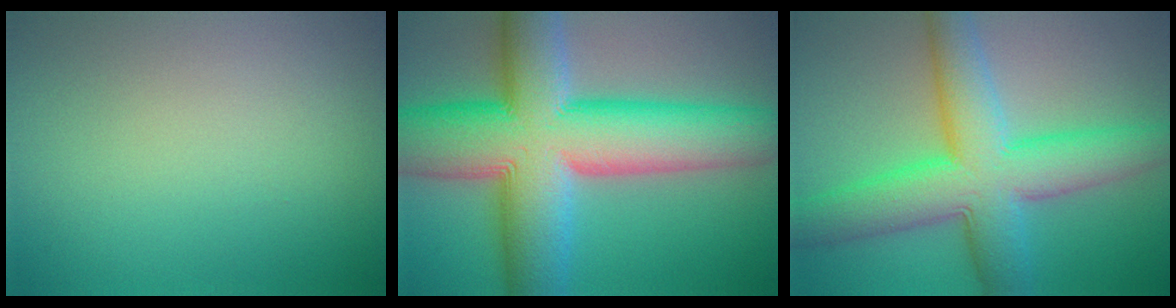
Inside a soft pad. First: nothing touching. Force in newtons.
{"total": 15.8, "press": 15.8, "slide": 0.3}
{"total": 9.8, "press": 9.8, "slide": 0.3}